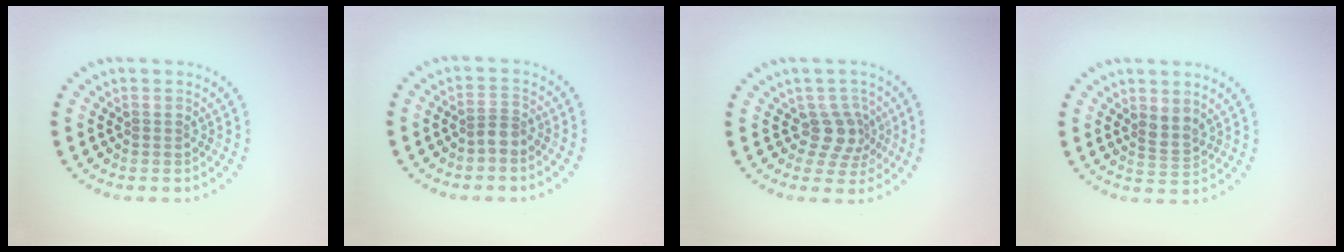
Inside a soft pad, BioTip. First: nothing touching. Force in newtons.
{"total": 1.2, "press": 0.9, "slide": 0.8}
{"total": 2.9, "press": 2.2, "slide": 2.0}
{"total": 1.8, "press": 1.6, "slide": 1.0}